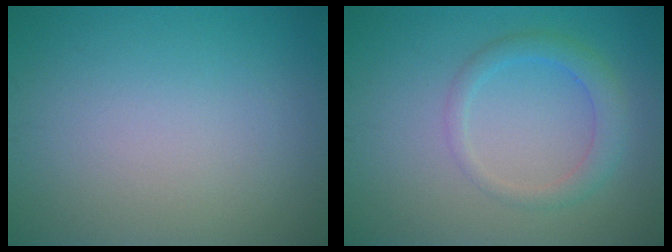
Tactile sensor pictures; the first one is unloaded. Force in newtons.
{"total": 2.6, "press": 2.6, "slide": 0.0}